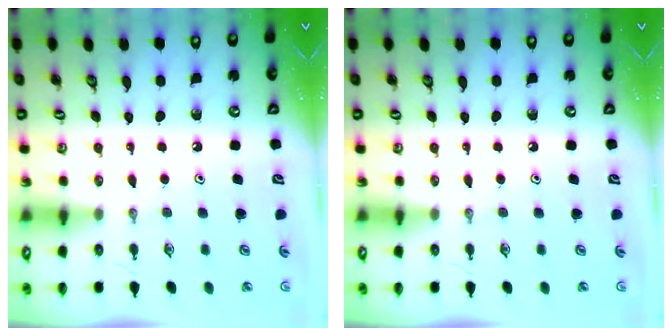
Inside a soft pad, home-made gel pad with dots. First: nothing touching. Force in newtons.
{"total": 0.0}